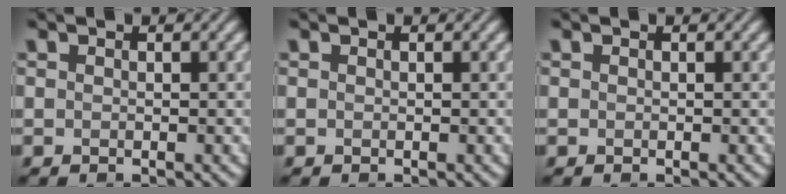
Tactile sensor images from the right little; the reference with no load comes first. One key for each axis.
{"total": 0.0}
{"total": 0.0}